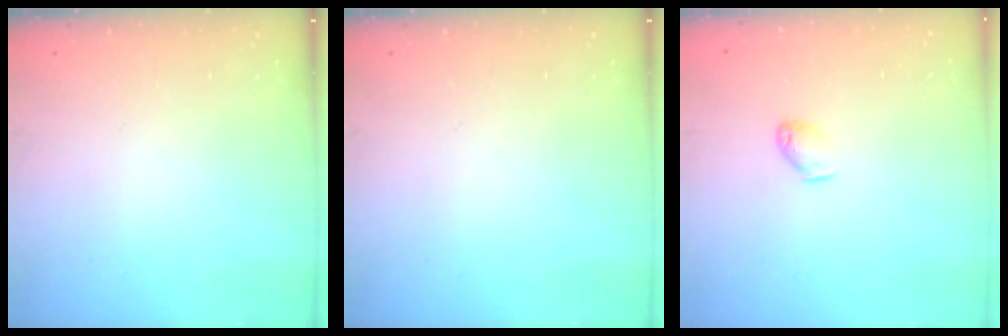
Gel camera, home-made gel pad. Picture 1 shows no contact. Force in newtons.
{"total": 0.0}
{"total": 3.6, "press": 3.5, "slide": 0.6}